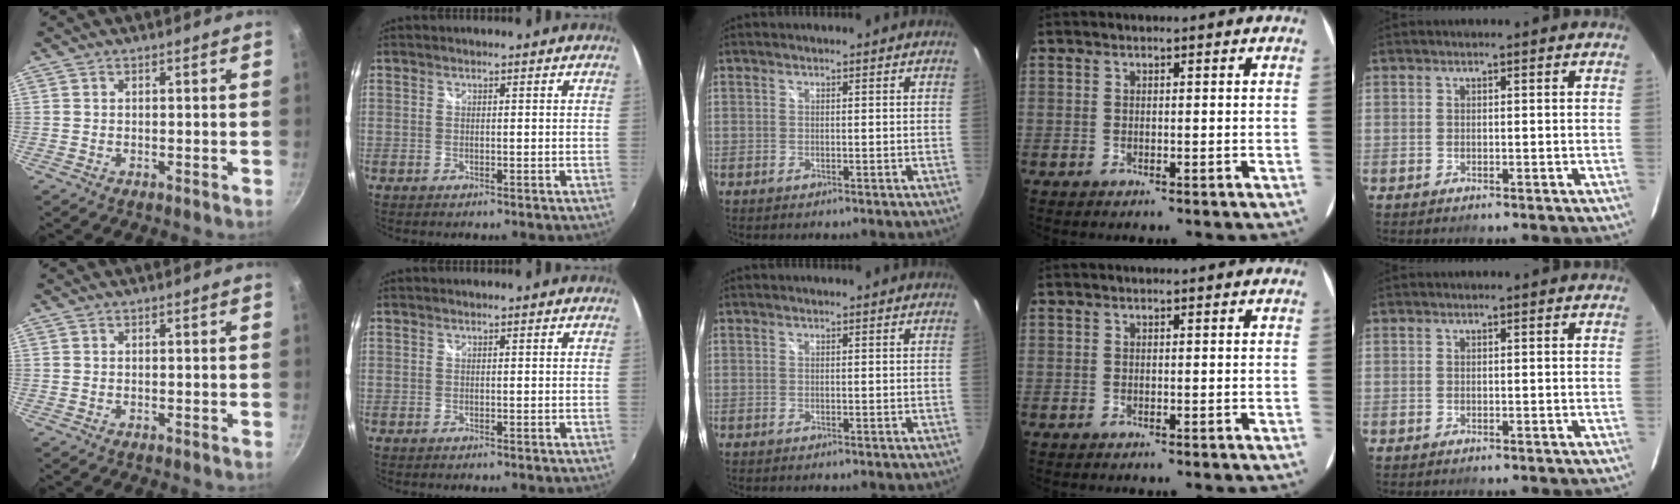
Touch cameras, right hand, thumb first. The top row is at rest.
{}